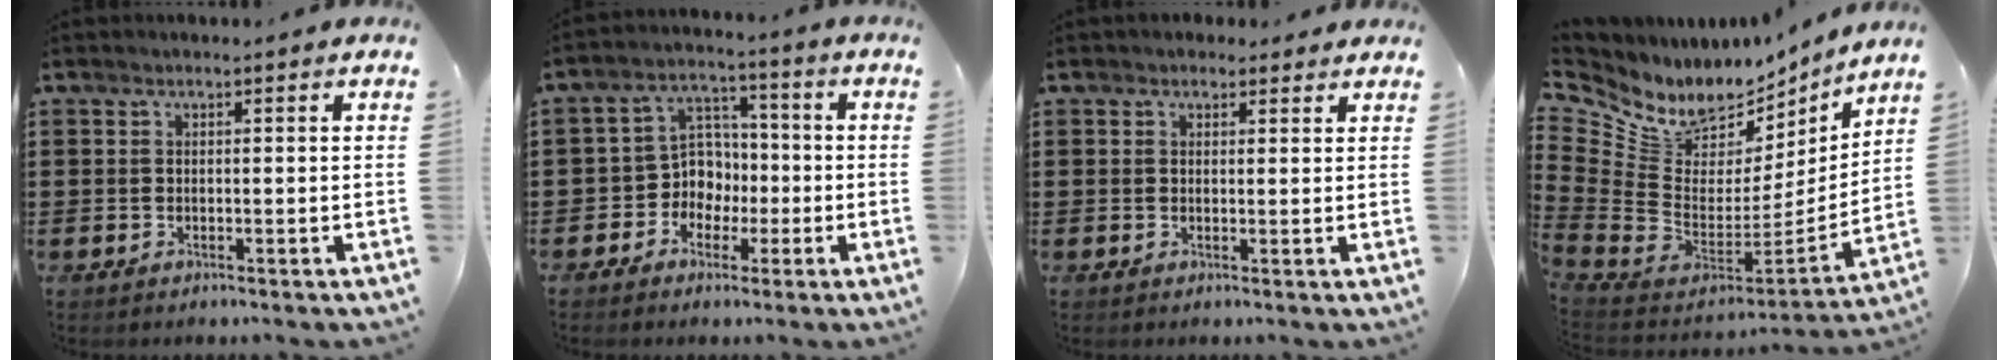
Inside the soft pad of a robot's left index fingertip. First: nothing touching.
{"total": 6.1, "force": [-1.5, 5.7, 1.6], "torque": [-0.059, 0.004, -0.031]}
{"total": 1.8, "force": [1.5, 1.0, 0.3], "torque": [-0.002, 0.005, 0.027]}
{"total": 8.3, "force": [5.5, 5.5, 2.9], "torque": [-0.095, -0.061, 0.099]}